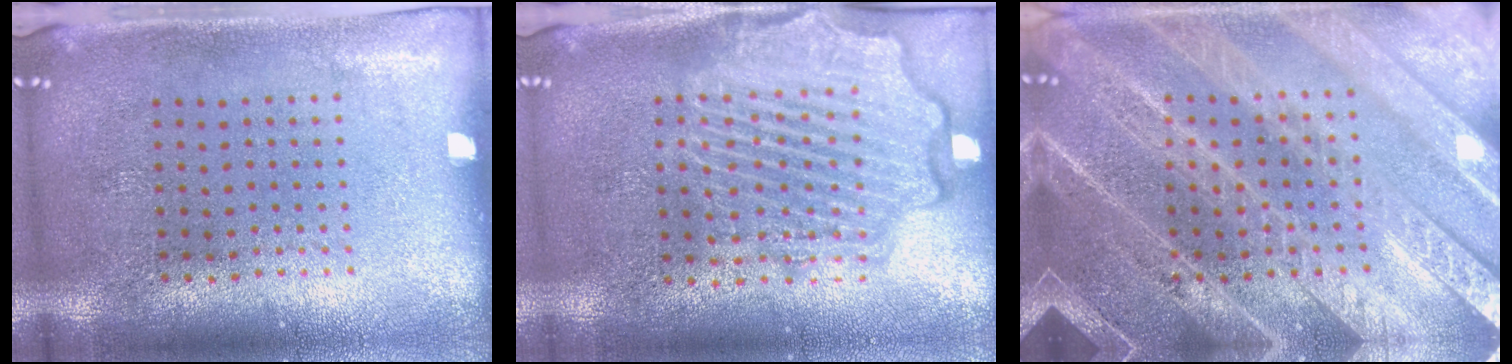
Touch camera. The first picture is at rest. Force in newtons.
{"total": 4.4, "press": 4.3, "slide": 0.5}
{"total": 6.1, "press": 6.0, "slide": 0.8}